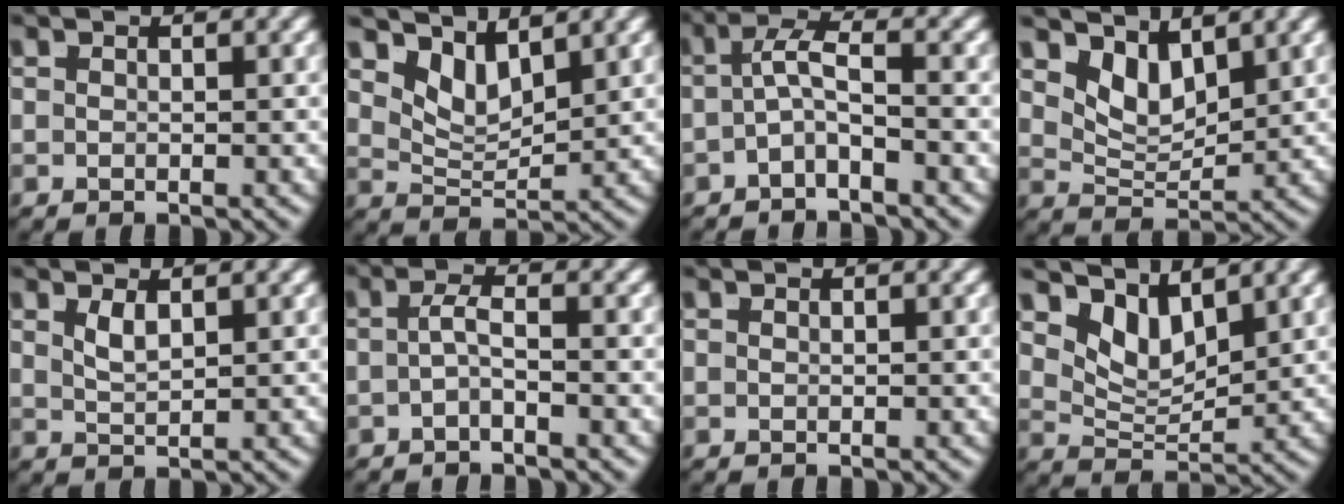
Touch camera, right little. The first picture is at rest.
{"total": 4.9, "force": [2.6, 2.6, 3.2], "torque": [-0.053, -0.009, 0.046]}
{"total": 2.5, "force": [-0.7, 0.8, 2.2], "torque": [-0.041, -0.004, -0.015]}
{"total": 4.9, "force": [2.4, 2.7, 3.3], "torque": [-0.050, -0.011, 0.044]}
{"total": 1.3, "force": [0.7, -0.5, 1.0], "torque": [-0.011, -0.008, 0.023]}
{"total": 1.6, "force": [-1.0, -0.3, 1.2], "torque": [-0.022, -0.007, -0.015]}
{"total": 0.0}
{"total": 6.0, "force": [2.9, 3.5, 3.9], "torque": [-0.069, -0.014, 0.051]}